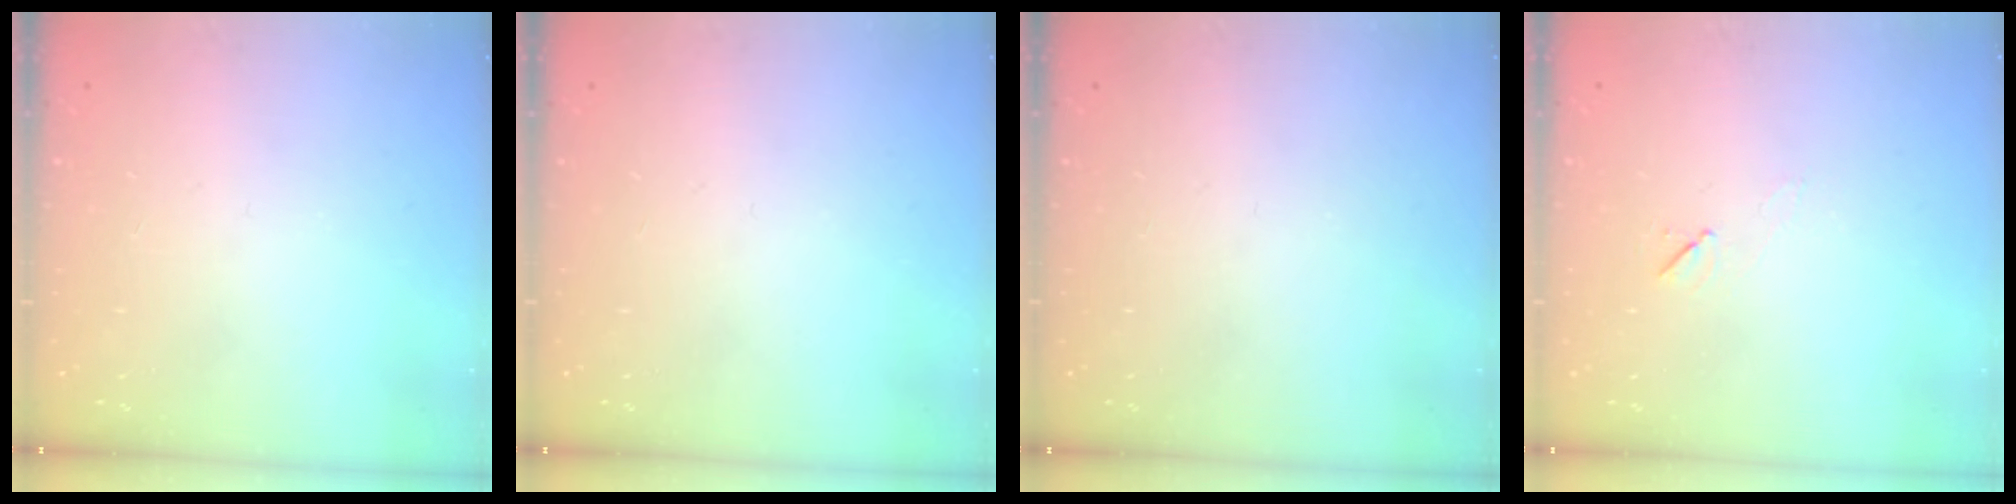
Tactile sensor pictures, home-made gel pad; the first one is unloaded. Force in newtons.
{"total": 0.0}
{"total": 0.0}
{"total": 4.8, "press": 4.4, "slide": 2.0}